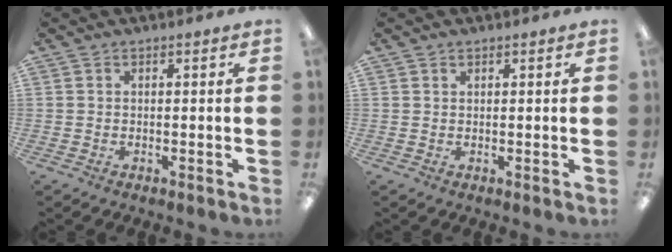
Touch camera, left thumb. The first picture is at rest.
{"total": 0.6, "force": [0.5, 0.3, 0.1], "torque": [-0.002, 0.000, 0.009]}